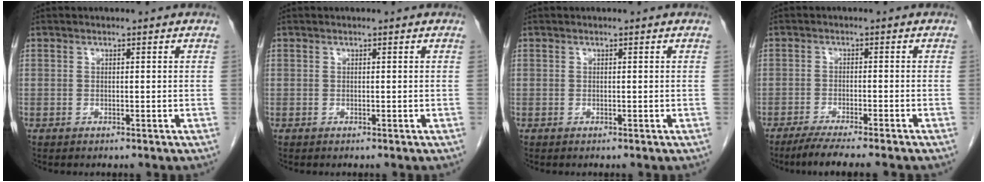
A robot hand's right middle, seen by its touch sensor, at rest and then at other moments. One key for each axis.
{"total": 0.0}
{"total": 0.0}
{"total": 7.4, "fx": -6.1, "fy": -0.2, "fz": 4.1, "tx": -0.053, "ty": -0.017, "tz": -0.097}